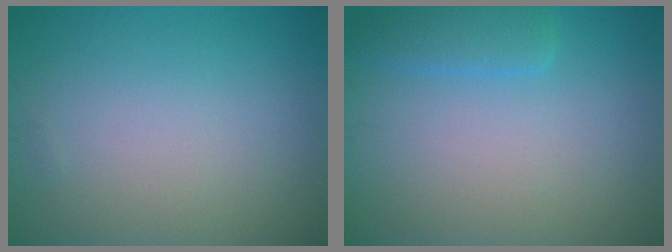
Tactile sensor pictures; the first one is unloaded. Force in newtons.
{"total": 2.0, "press": 1.9, "slide": 0.3}